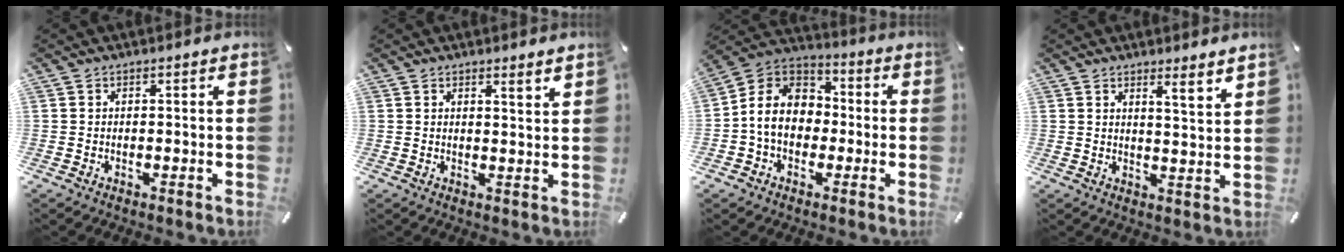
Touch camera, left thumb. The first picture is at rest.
{"total": 2.2, "force": [2.0, 0.1, 0.9], "torque": [-0.013, -0.016, 0.034]}
{"total": 10.7, "force": [-1.9, 9.3, 5.1], "torque": [-0.135, 0.022, -0.038]}
{"total": 4.4, "force": [3.8, -0.2, 2.3], "torque": [-0.029, -0.035, 0.060]}